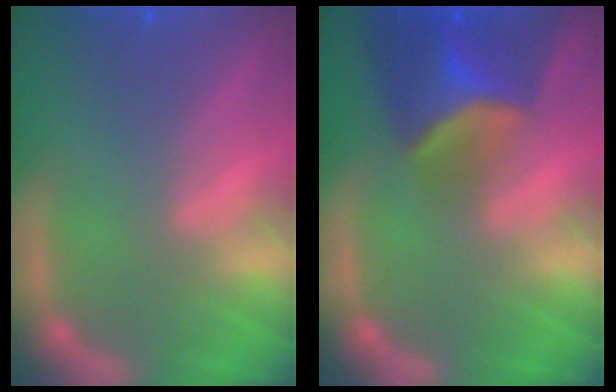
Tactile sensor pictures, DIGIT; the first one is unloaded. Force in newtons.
{"total": 7.4}